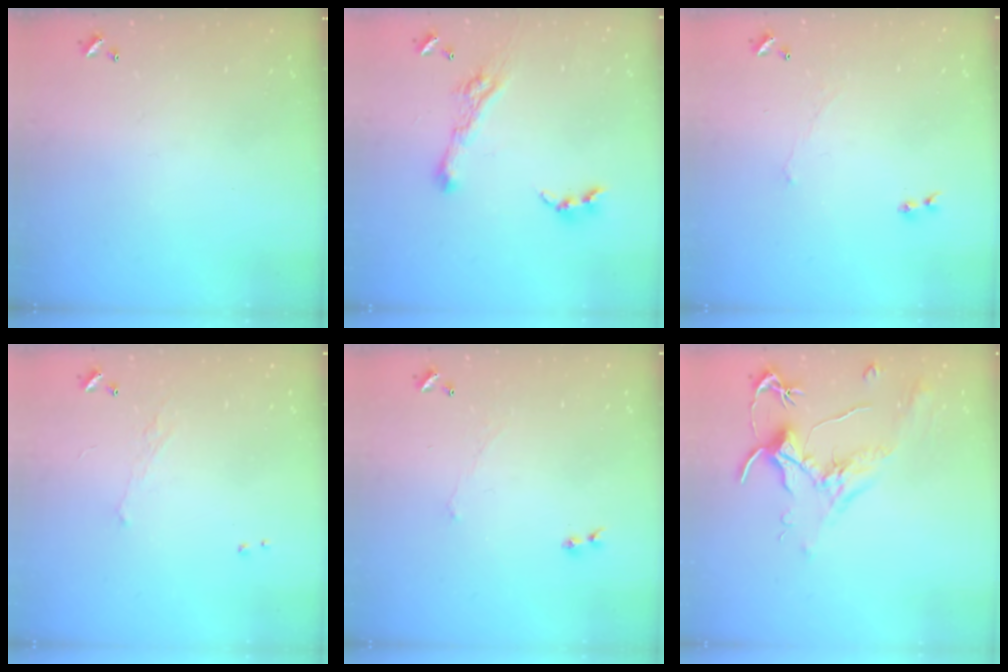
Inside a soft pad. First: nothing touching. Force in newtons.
{"total": 7.0, "press": 6.9, "slide": 1.1}
{"total": 1.5, "press": 1.4, "slide": 0.6}
{"total": 0.7, "press": 0.0, "slide": 0.7}
{"total": 1.5, "press": 1.4, "slide": 0.6}
{"total": 1.8, "press": 1.7, "slide": 0.6}